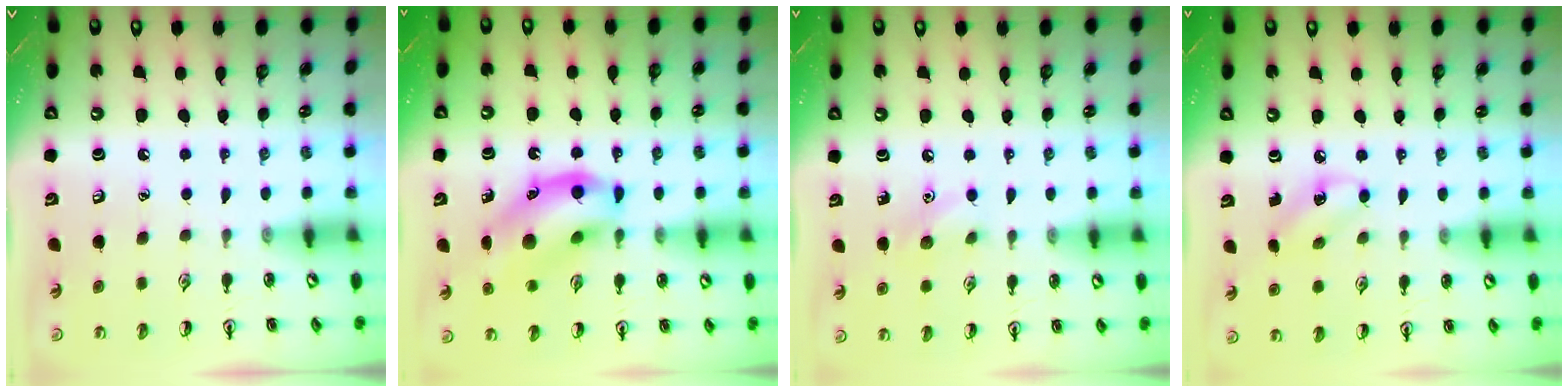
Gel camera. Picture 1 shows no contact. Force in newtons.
{"total": 15.1, "press": 14.7, "slide": 3.5}
{"total": 7.1, "press": 6.8, "slide": 1.8}
{"total": 3.5, "press": 3.4, "slide": 1.1}